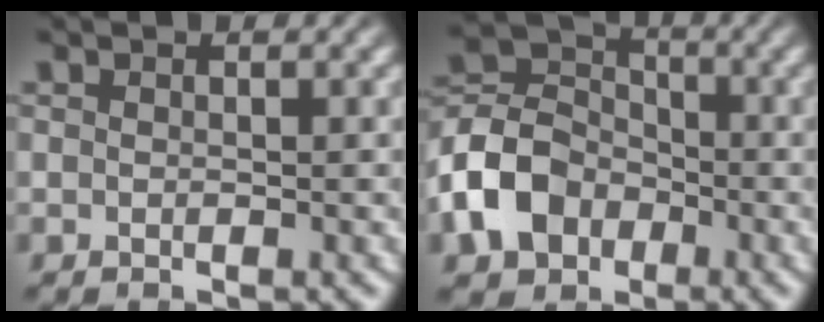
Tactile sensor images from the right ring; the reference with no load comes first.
{"total": 7.8, "force": [-1.5, 6.4, 4.1], "torque": [-0.091, -0.022, -0.021]}